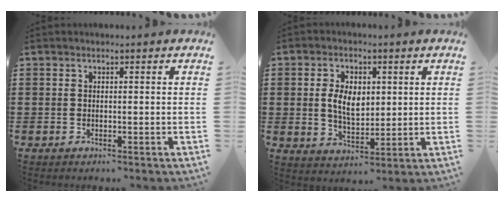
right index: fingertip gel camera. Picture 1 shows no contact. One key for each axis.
{"total": 6.1, "fx": 0.8, "fy": 3.7, "fz": 4.7, "tx": -0.092, "ty": 0.011, "tz": 0.011}